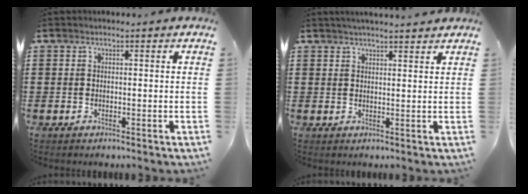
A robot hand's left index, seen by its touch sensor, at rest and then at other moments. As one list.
[{"total": 2.0, "force": [2.0, 0.0, 0.5], "torque": [-0.014, -0.001, 0.037]}]